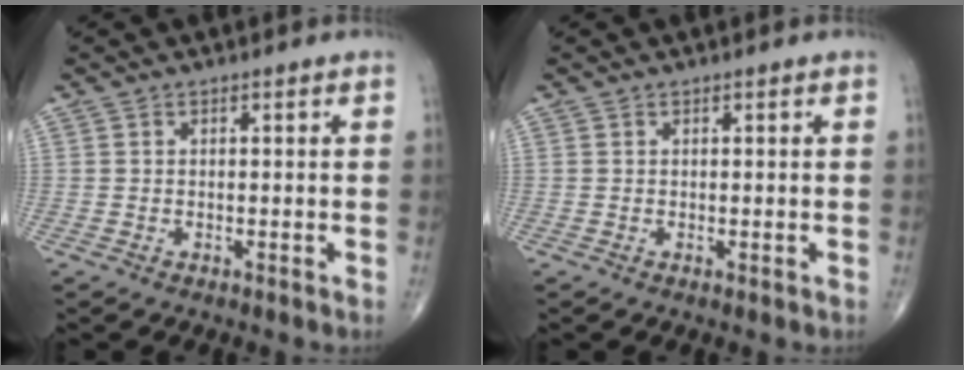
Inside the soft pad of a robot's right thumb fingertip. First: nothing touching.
{"total": 0.0}